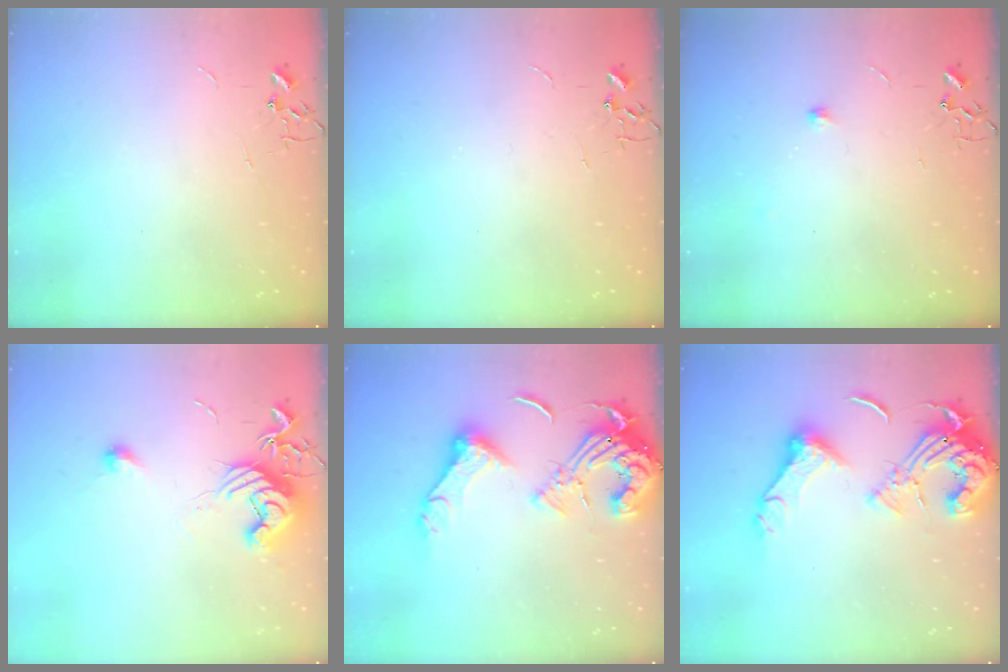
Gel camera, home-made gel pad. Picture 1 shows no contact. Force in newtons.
{"total": 0.0}
{"total": 5.4, "press": 5.3, "slide": 1.0}
{"total": 12.4, "press": 12.3, "slide": 1.0}
{"total": 17.5, "press": 17.4, "slide": 1.9}
{"total": 17.5, "press": 17.4, "slide": 1.9}